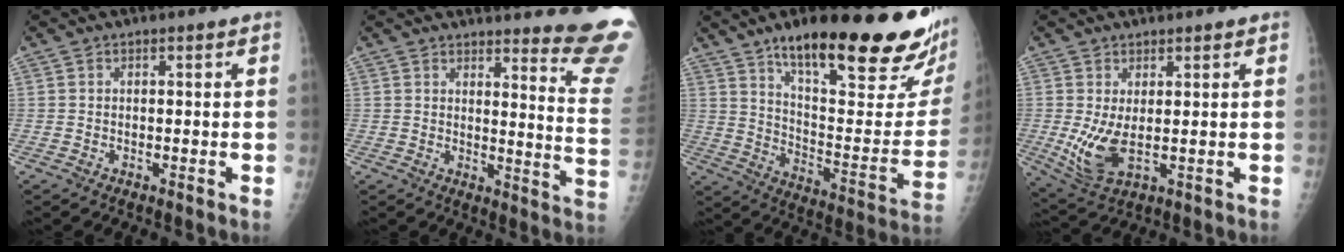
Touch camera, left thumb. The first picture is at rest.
{"total": 15.0, "force": [14.1, -0.4, 4.9], "torque": [-0.044, -0.186, 0.147]}
{"total": 31.1, "force": [19.3, 7.5, 23.1], "torque": [-0.279, -0.065, 0.297]}
{"total": 7.3, "force": [0.6, 3.0, 6.6], "torque": [-0.139, -0.011, 0.025]}